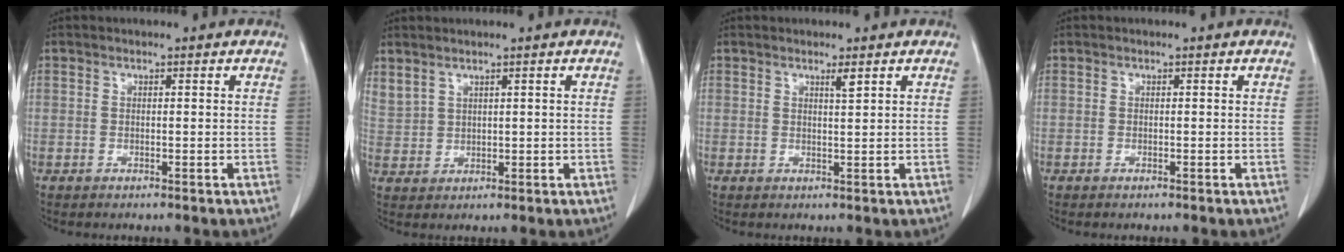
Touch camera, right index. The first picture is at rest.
{"total": 4.1, "force": [3.1, 2.2, 1.6], "torque": [-0.040, 0.009, 0.079]}
{"total": 1.2, "force": [0.8, -0.1, 0.9], "torque": [-0.018, -0.006, 0.015]}
{"total": 0.0}